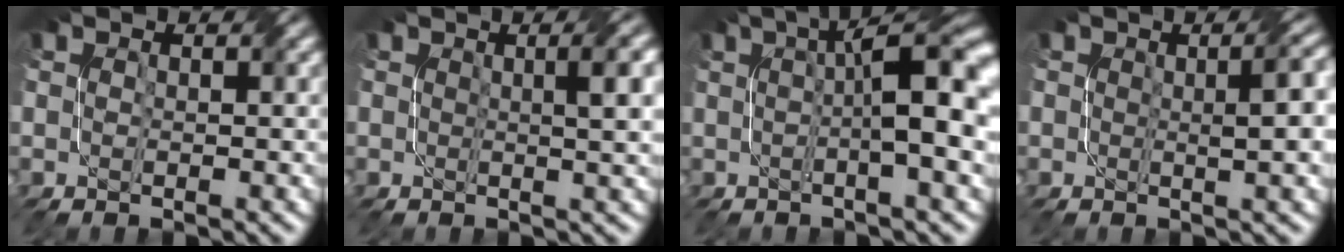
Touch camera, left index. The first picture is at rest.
{"total": 3.3, "force": [0.5, 0.8, 3.2], "torque": [-0.030, 0.014, 0.007]}
{"total": 8.8, "force": [1.3, 2.0, 8.5], "torque": [-0.108, 0.027, 0.018]}
{"total": 3.3, "force": [0.1, 0.7, 3.2], "torque": [-0.032, 0.013, 0.003]}